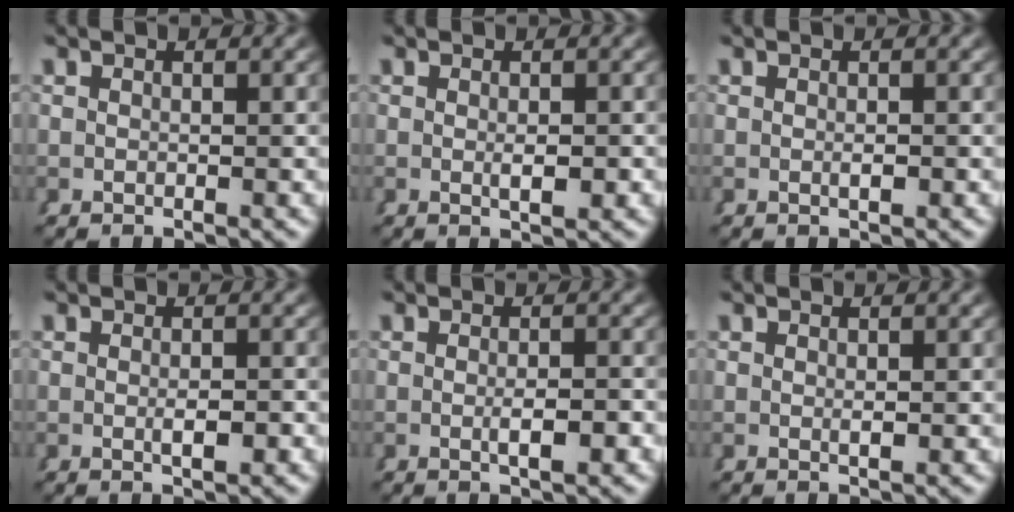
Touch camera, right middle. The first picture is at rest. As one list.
[{"total": 1.2, "force": [-0.2, 0.1, 1.2], "torque": [-0.017, -0.008, 0.000]}, {"total": 0.5, "force": [-0.2, 0.0, 0.5], "torque": [-0.006, -0.006, -0.001]}, {"total": 1.3, "force": [-0.6, 0.3, 1.2], "torque": [-0.016, -0.006, -0.007]}, {"total": 1.8, "force": [-0.9, 0.2, 1.6], "torque": [-0.020, -0.005, -0.013]}, {"total": 0.5, "force": [0.1, -0.2, 0.5], "torque": [-0.006, -0.007, 0.004]}]